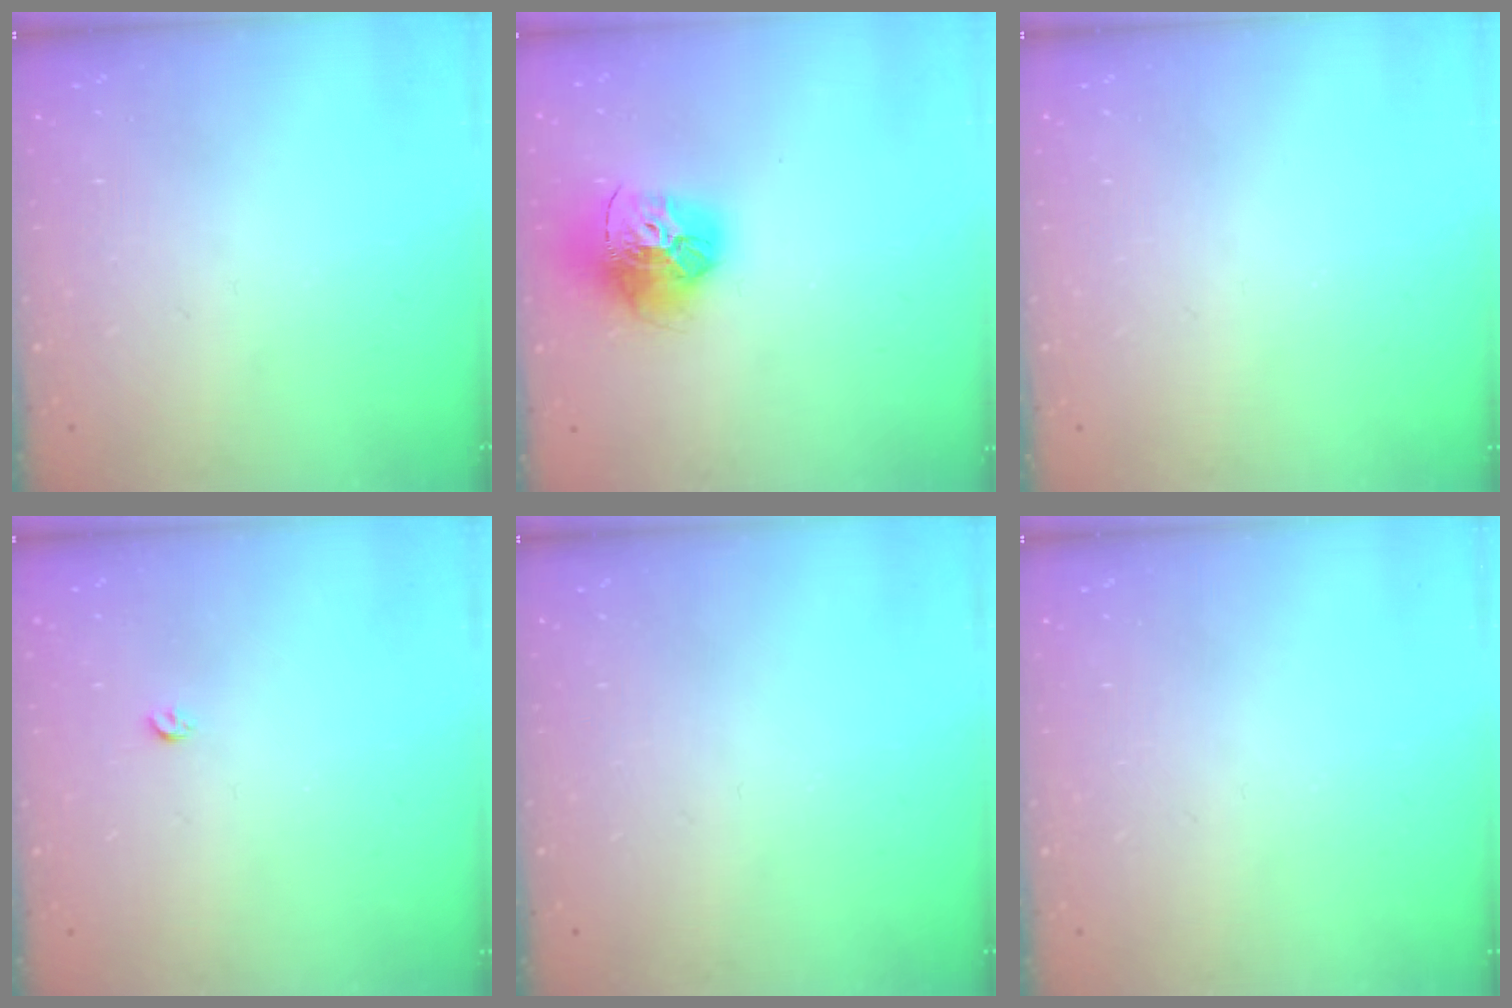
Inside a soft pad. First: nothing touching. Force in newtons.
{"total": 15.9, "press": 15.9, "slide": 1.6}
{"total": 0.0}
{"total": 2.8, "press": 2.8, "slide": 0.5}
{"total": 0.0}
{"total": 0.0}